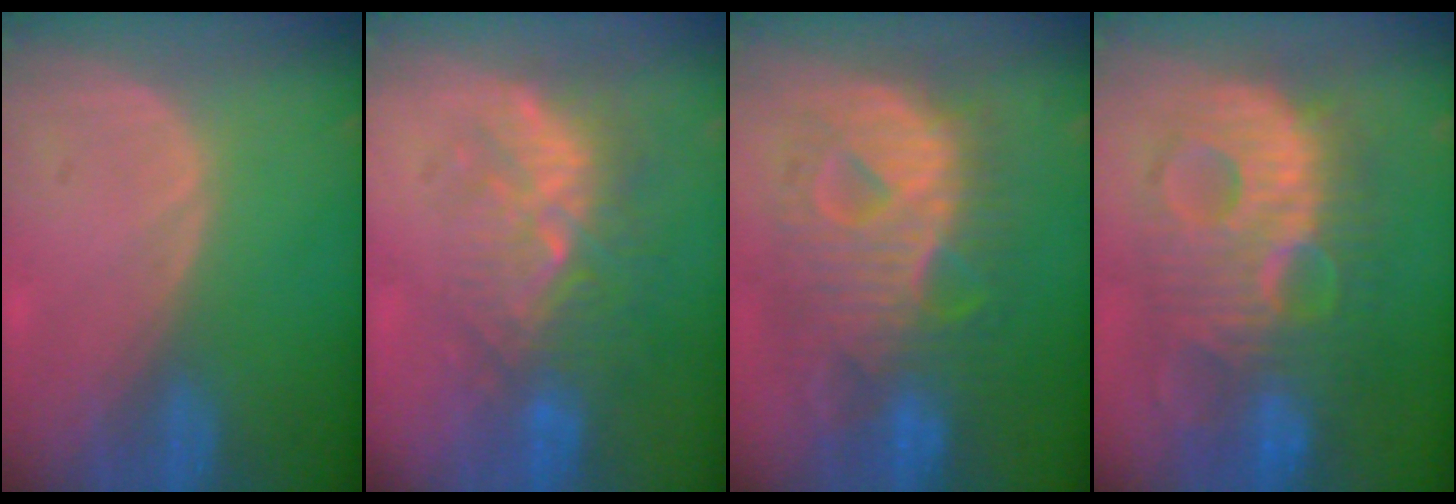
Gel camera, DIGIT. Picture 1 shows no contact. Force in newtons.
{"total": 9.3, "press": 8.6, "slide": 3.6}
{"total": 12.6, "press": 12.6, "slide": 1.2}
{"total": 13.1, "press": 13.1, "slide": 1.1}